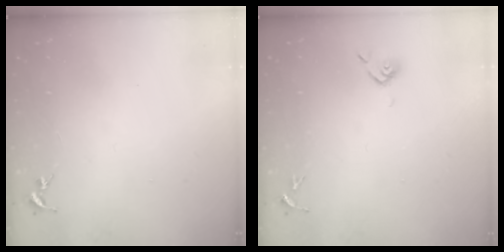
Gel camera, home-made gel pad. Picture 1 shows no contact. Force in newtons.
{"total": 3.8, "press": 3.7, "slide": 0.8}